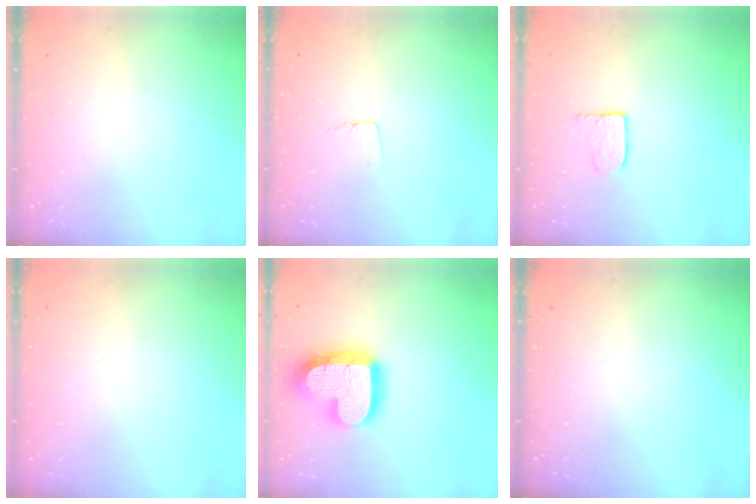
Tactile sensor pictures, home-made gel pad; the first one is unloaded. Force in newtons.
{"total": 4.1, "press": 4.1, "slide": 0.2}
{"total": 3.9, "press": 3.9, "slide": 0.4}
{"total": 0.0}
{"total": 19.6, "press": 19.6, "slide": 1.5}
{"total": 0.0}